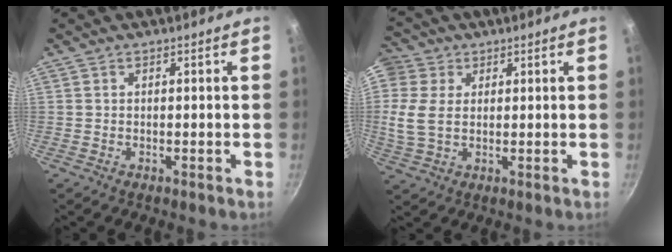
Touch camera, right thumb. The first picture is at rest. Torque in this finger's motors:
{"motor_torque": [0.31, 2.06, 1.17, 1.60, 0.29]}